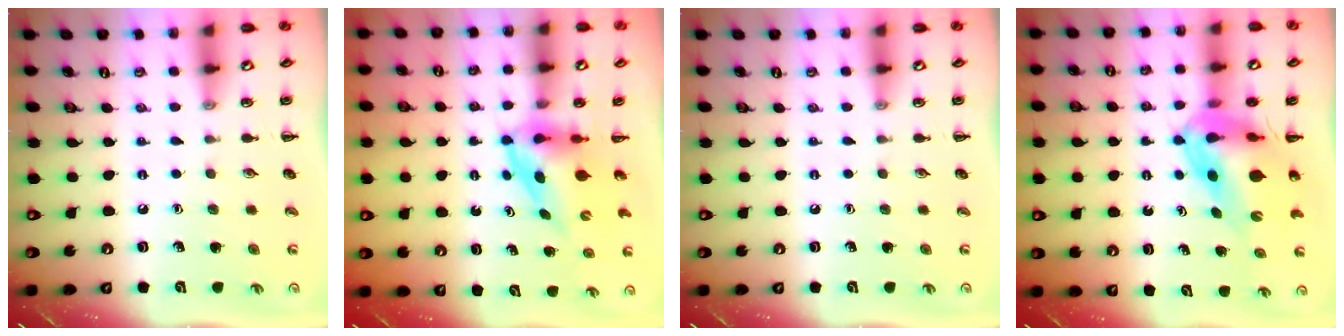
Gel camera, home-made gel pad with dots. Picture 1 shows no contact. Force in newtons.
{"total": 3.9, "press": 3.8, "slide": 0.6}
{"total": 0.0}
{"total": 9.9, "press": 9.5, "slide": 2.9}